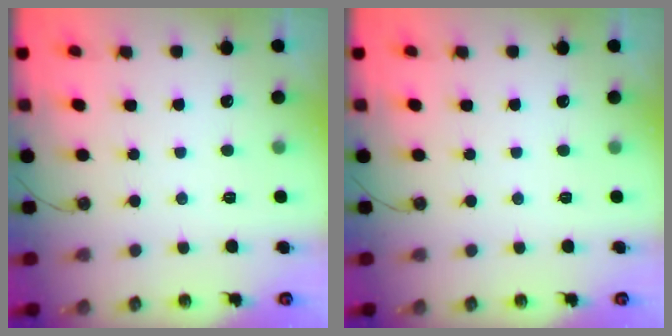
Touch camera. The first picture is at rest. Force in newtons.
{"total": 0.0}